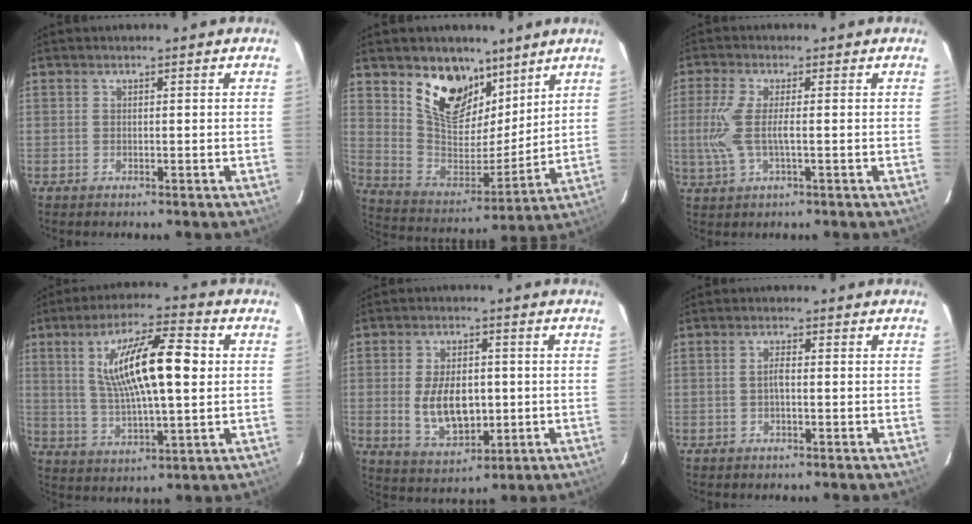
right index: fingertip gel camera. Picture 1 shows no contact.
{"total": 16.2, "force": [10.4, 9.1, 8.5], "torque": [-0.169, -0.010, 0.195]}
{"total": 7.1, "force": [-0.6, 1.6, 6.9], "torque": [-0.154, -0.004, -0.009]}
{"total": 15.7, "force": [3.2, 4.1, 14.9], "torque": [-0.267, 0.014, 0.061]}
{"total": 10.2, "force": [-0.7, 5.8, 8.3], "torque": [-0.165, -0.005, 0.002]}
{"total": 1.9, "force": [-0.2, 0.6, 1.8], "torque": [-0.035, 0.005, -0.003]}